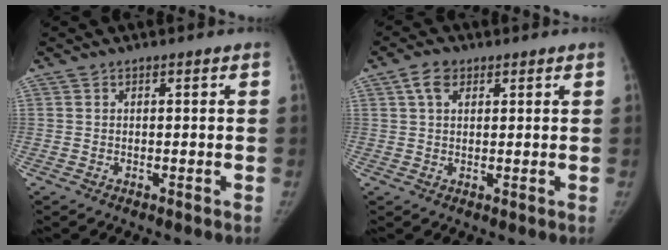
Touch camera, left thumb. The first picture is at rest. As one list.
[{"total": 3.8, "force": [1.8, 2.5, 2.2], "torque": [-0.030, 0.004, 0.032]}]